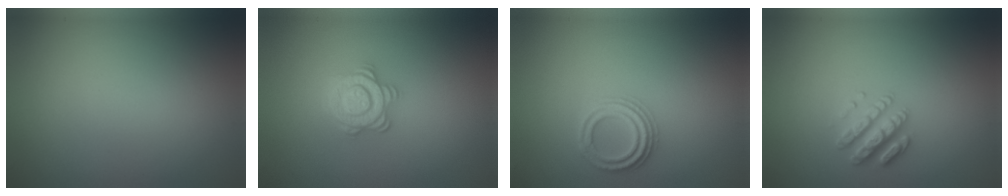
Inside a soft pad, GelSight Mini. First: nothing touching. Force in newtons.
{"total": 3.5, "press": 3.0, "slide": 1.7}
{"total": 2.5, "press": 2.4, "slide": 0.4}
{"total": 2.6, "press": 2.6, "slide": 0.5}